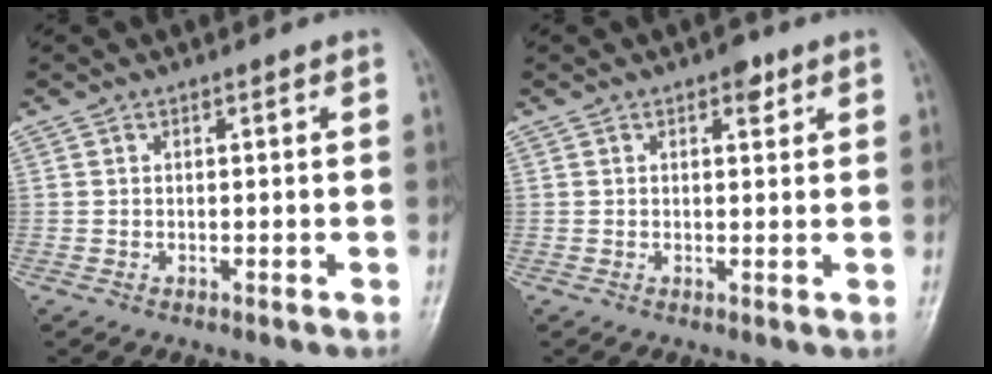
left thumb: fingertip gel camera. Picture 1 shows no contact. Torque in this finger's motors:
{"motor_torque": [0.25, -0.09, 0.12, -0.25, 0.00]}